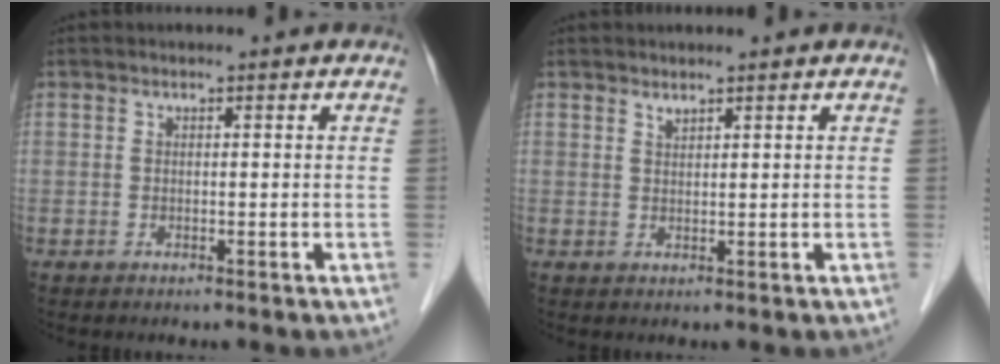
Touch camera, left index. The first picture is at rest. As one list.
[{"total": 0.6, "force": [0.6, 0.0, 0.1], "torque": [-0.003, -0.002, 0.012]}]